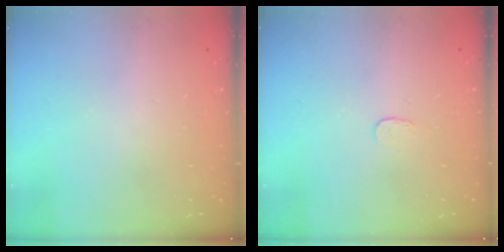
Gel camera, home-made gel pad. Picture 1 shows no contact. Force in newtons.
{"total": 2.6, "press": 2.6, "slide": 0.2}